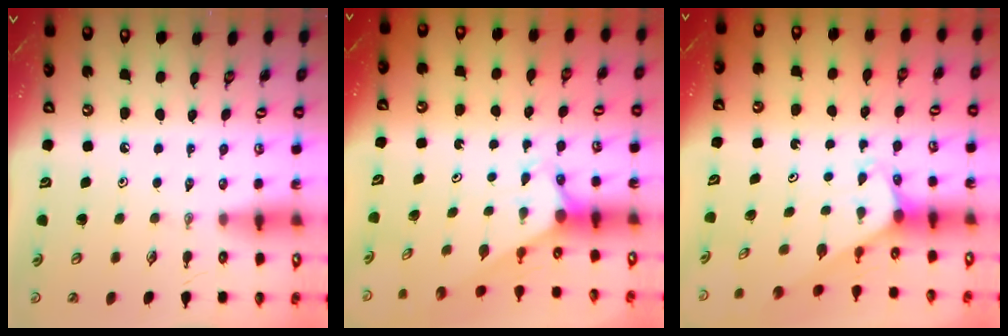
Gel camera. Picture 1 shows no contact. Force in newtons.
{"total": 2.8, "press": 2.8, "slide": 0.1}
{"total": 2.0, "press": 2.0, "slide": 0.1}